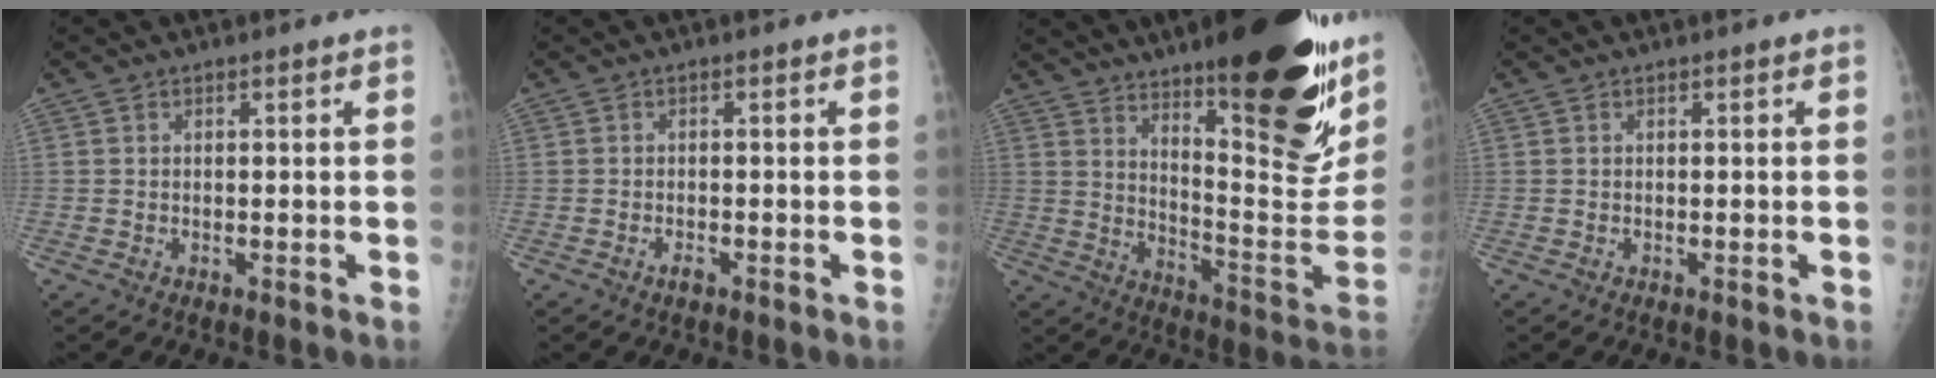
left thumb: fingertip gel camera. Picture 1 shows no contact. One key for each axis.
{"total": 1.2, "fx": -0.8, "fy": 0.5, "fz": 0.8, "tx": -0.014, "ty": 0.003, "tz": -0.014}
{"total": 31.0, "fx": 16.8, "fy": 8.0, "fz": 24.8, "tx": -0.288, "ty": -0.063, "tz": 0.261}
{"total": 0.0}